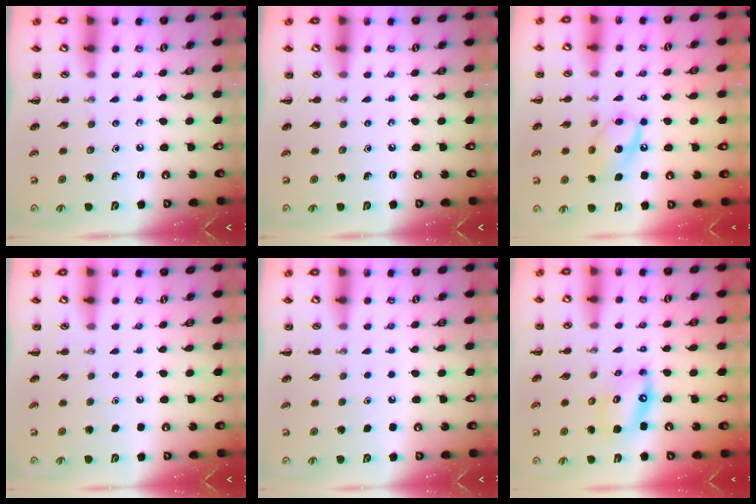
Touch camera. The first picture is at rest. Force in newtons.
{"total": 0.0}
{"total": 11.7, "press": 11.6, "slide": 1.5}
{"total": 1.7, "press": 1.7, "slide": 0.1}
{"total": 1.7, "press": 1.6, "slide": 0.1}
{"total": 11.3, "press": 11.0, "slide": 2.9}